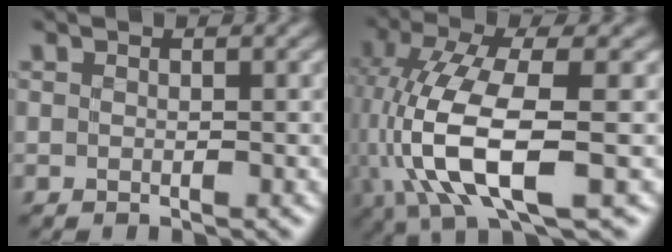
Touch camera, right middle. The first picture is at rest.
{"total": 10.6, "force": [-2.5, 4.0, 9.5], "torque": [-0.211, -0.011, -0.047]}